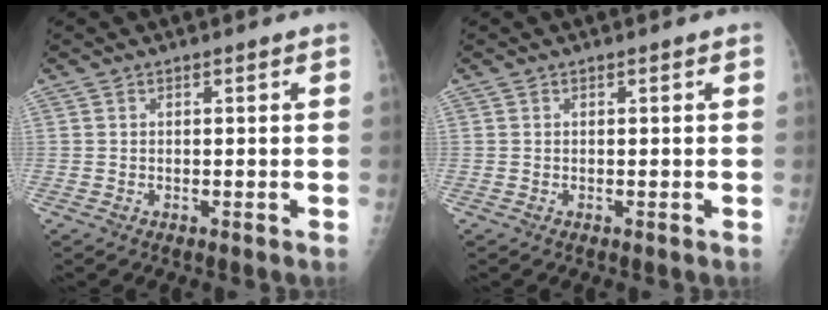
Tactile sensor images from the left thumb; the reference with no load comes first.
{"total": 0.0}